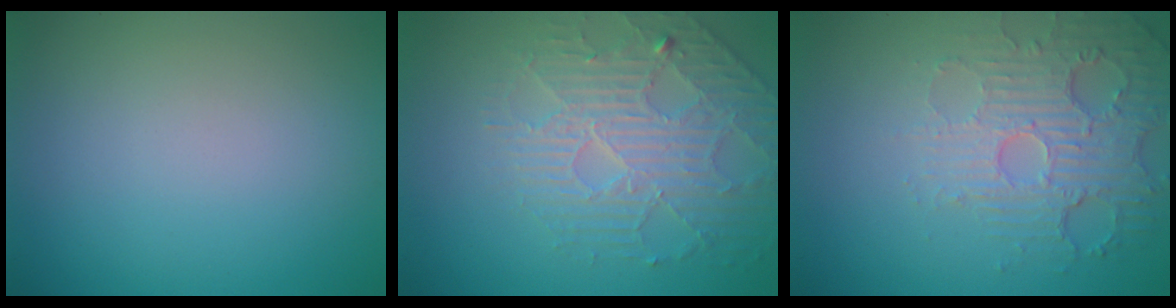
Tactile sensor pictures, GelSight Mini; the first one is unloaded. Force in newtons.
{"total": 4.2, "press": 3.9, "slide": 1.5}
{"total": 5.5, "press": 3.7, "slide": 4.1}